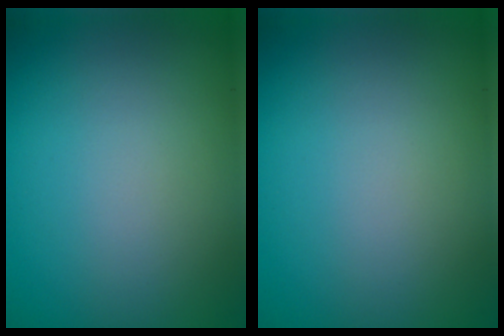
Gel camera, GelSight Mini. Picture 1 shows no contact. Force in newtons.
{"total": 0.0}